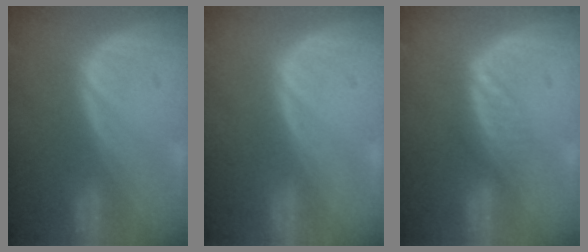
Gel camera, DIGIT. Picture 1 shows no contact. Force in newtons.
{"total": 0.0}
{"total": 2.7, "press": 2.7, "slide": 0.2}